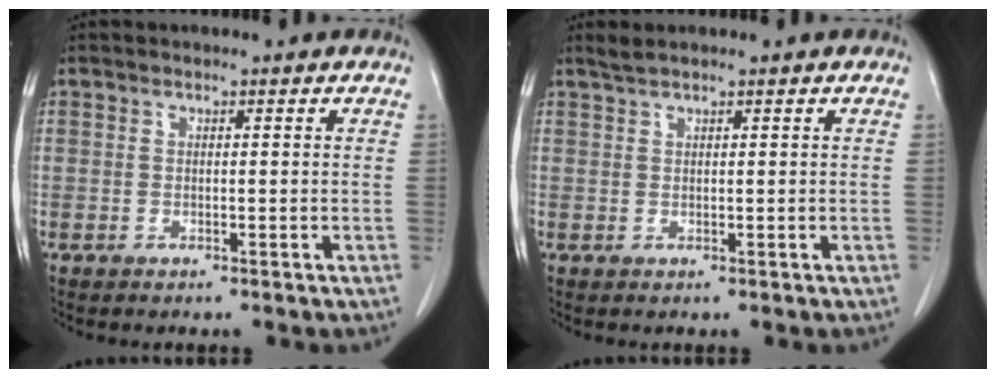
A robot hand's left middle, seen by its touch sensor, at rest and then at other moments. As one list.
[{"total": 1.2, "force": [1.0, -0.1, 0.5], "torque": [-0.014, 0.008, 0.026]}]